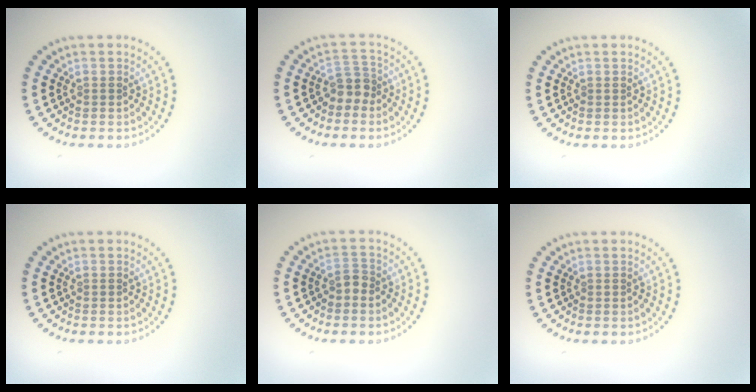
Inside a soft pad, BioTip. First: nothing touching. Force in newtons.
{"total": 2.1, "press": 1.6, "slide": 1.3}
{"total": 0.0}
{"total": 0.0}
{"total": 0.9, "press": 0.8, "slide": 0.4}
{"total": 0.0}